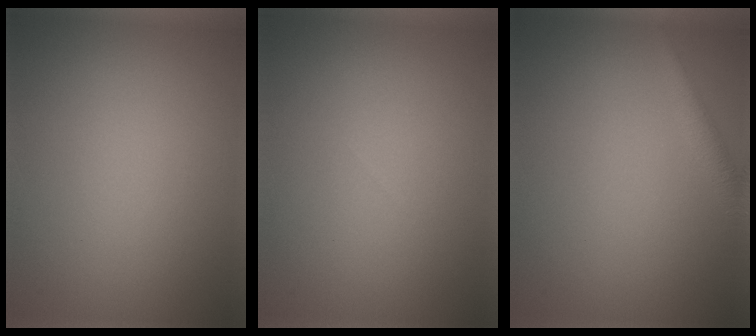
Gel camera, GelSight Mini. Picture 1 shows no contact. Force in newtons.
{"total": 0.0}
{"total": 2.4, "press": 2.4, "slide": 0.1}